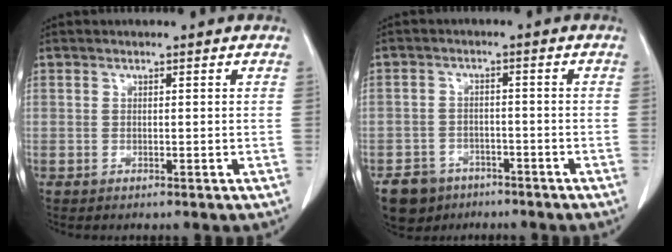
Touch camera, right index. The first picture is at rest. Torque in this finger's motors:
{"motor_torque": [-0.28, -0.17, -0.94, -0.21]}